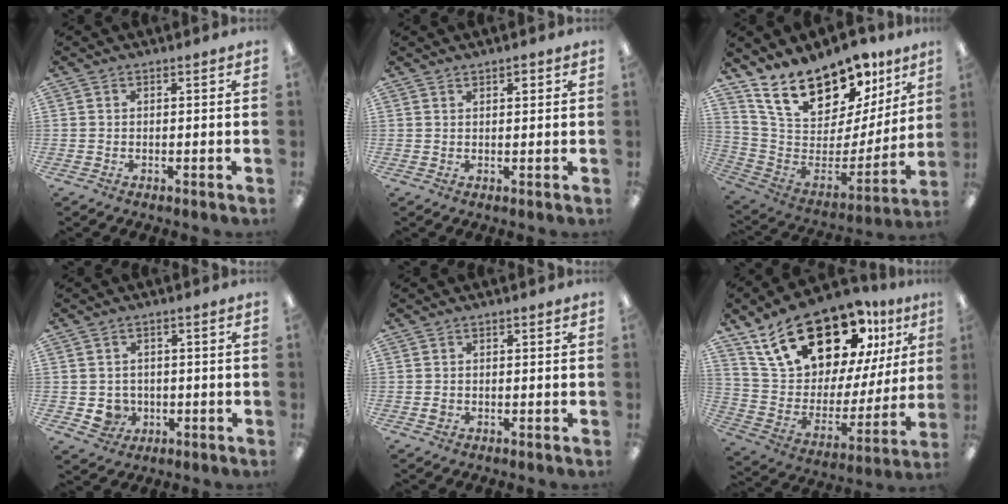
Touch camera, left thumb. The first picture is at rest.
{"total": 1.5, "force": [1.2, 0.5, 0.8], "torque": [-0.008, -0.003, 0.020]}
{"total": 19.9, "force": [15.7, 8.6, 8.5], "torque": [-0.149, -0.118, 0.283]}
{"total": 4.4, "force": [-0.4, 4.2, 1.3], "torque": [-0.027, 0.004, -0.005]}
{"total": 0.9, "force": [0.0, 0.8, 0.3], "torque": [-0.005, 0.004, 0.000]}
{"total": 23.0, "force": [16.0, 10.8, 12.4], "torque": [-0.203, -0.102, 0.281]}